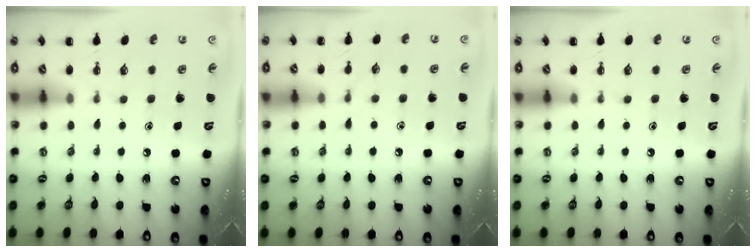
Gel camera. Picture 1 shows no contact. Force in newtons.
{"total": 4.4, "press": 4.1, "slide": 1.6}
{"total": 0.0}